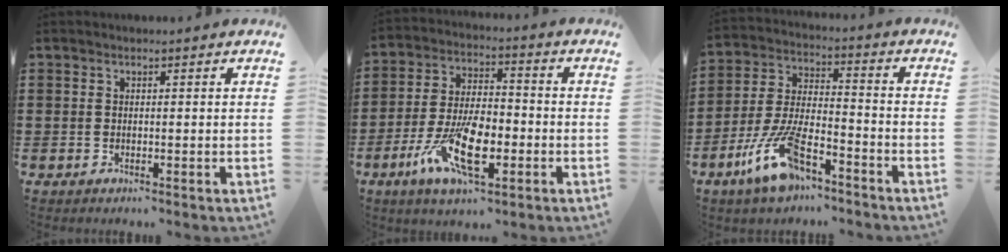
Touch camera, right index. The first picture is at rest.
{"total": 11.7, "force": [-4.7, 4.9, 9.5], "torque": [-0.202, -0.002, -0.086]}
{"total": 11.2, "force": [-6.9, 3.6, 8.1], "torque": [-0.192, -0.001, -0.135]}